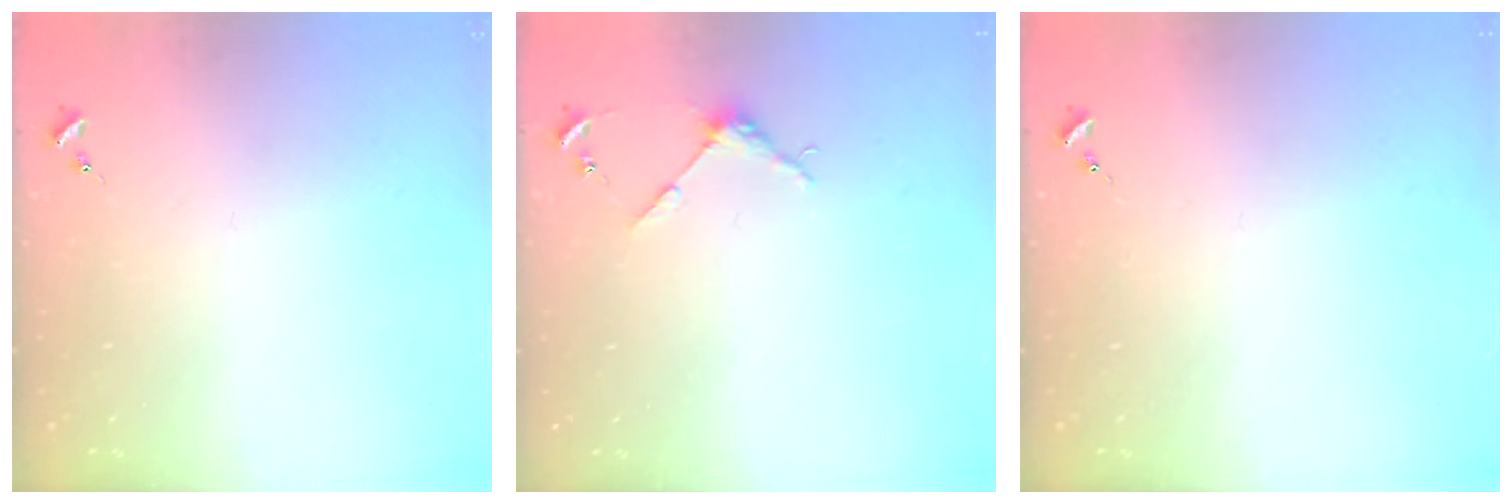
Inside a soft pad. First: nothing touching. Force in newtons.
{"total": 3.8, "press": 3.7, "slide": 0.4}
{"total": 0.0}